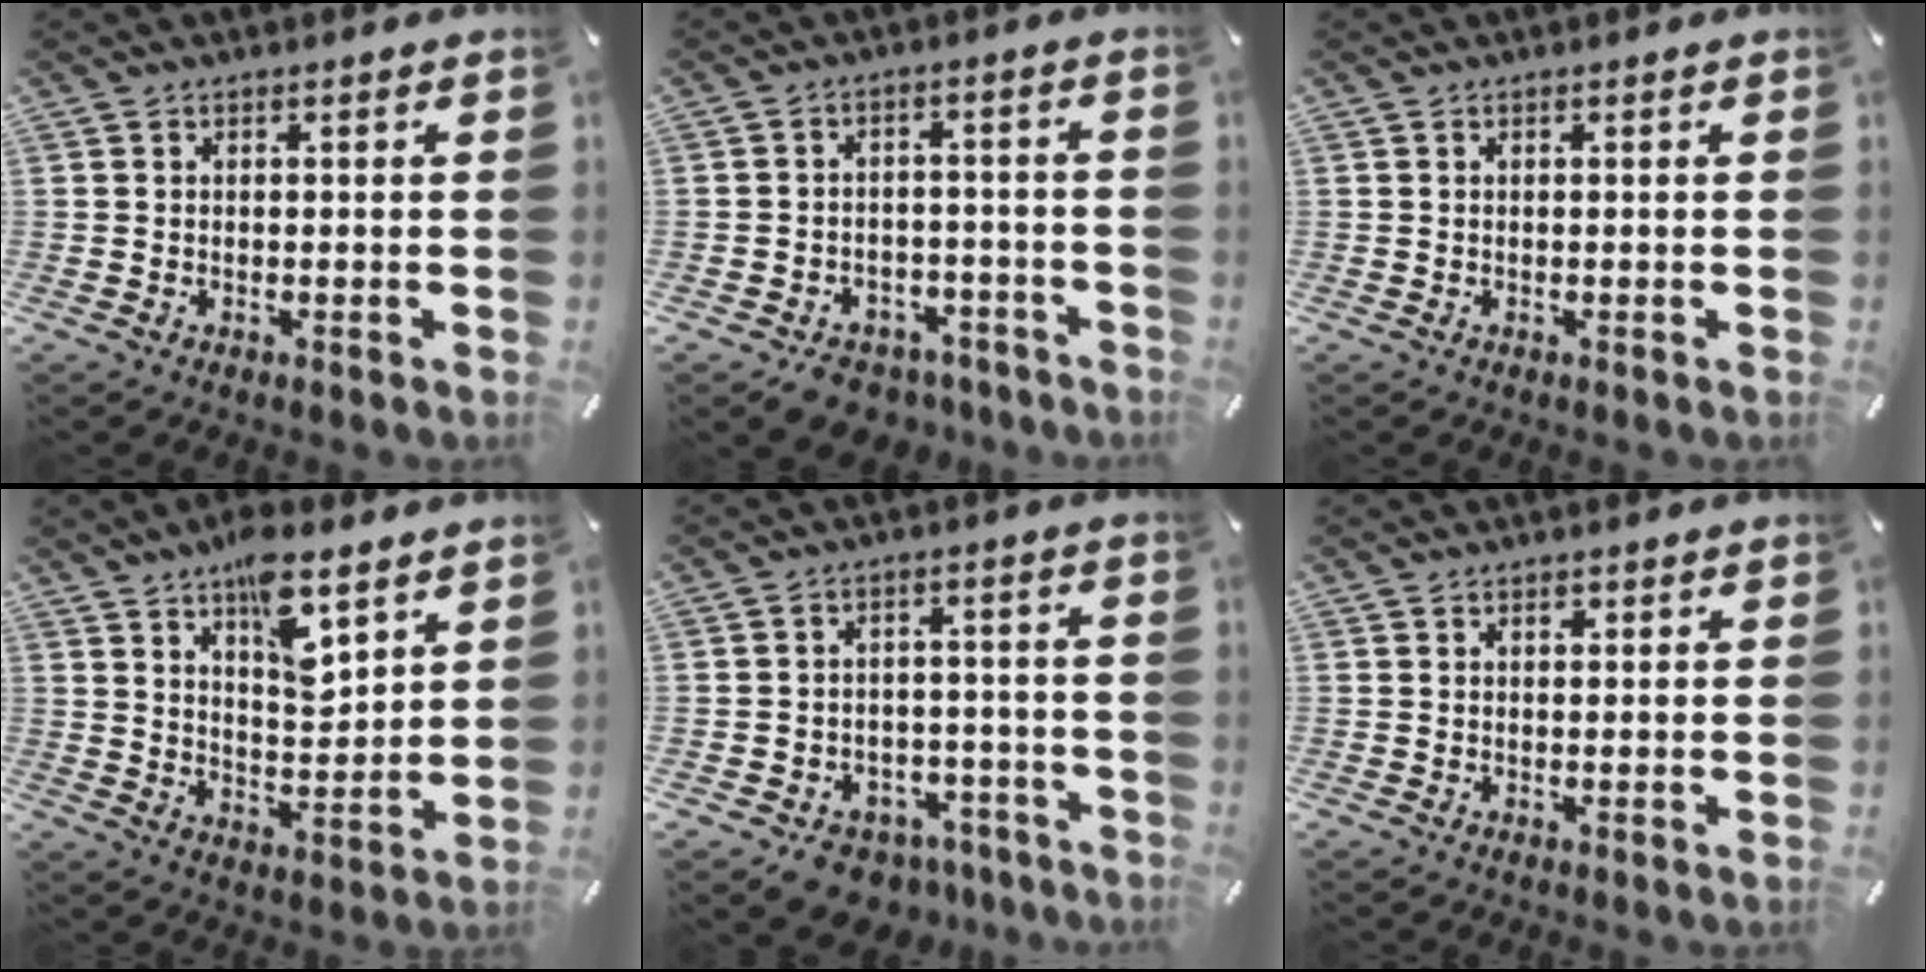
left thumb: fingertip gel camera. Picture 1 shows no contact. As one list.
[{"total": 6.0, "force": [-4.5, 3.8, 1.3], "torque": [-0.009, 0.039, -0.080]}, {"total": 0.0}, {"total": 11.2, "force": [7.4, 4.8, 7.0], "torque": [-0.093, -0.045, 0.123]}, {"total": 6.7, "force": [-4.8, 4.5, 1.3], "torque": [-0.008, 0.044, -0.084]}, {"total": 0.9, "force": [0.3, 0.6, 0.5], "torque": [-0.011, 0.002, 0.006]}]